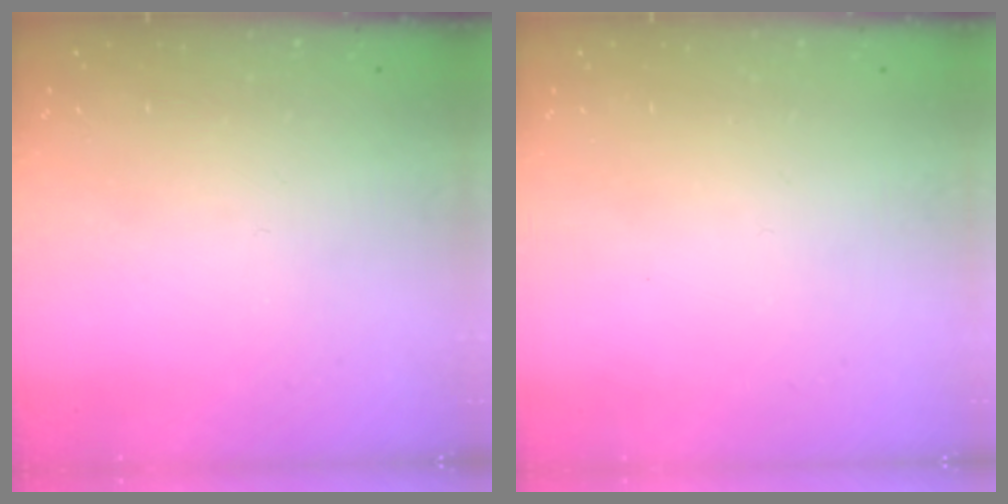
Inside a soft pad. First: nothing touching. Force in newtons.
{"total": 1.7, "press": 1.6, "slide": 0.1}